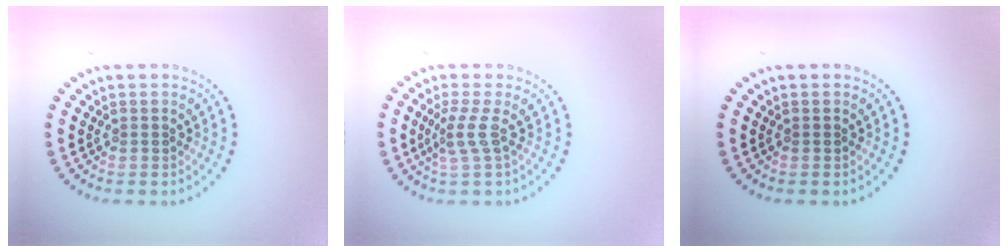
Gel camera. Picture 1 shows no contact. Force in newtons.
{"total": 2.1, "press": 1.4, "slide": 1.5}
{"total": 0.0}